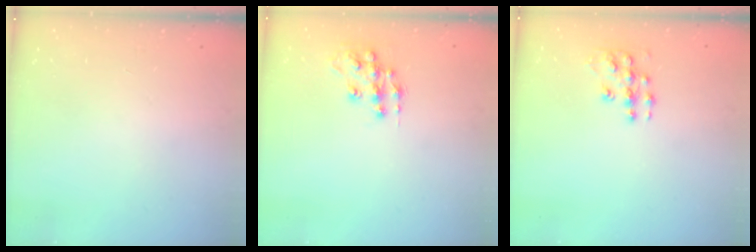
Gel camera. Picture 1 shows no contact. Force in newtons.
{"total": 11.5, "press": 11.5, "slide": 0.7}
{"total": 8.9, "press": 8.8, "slide": 0.6}